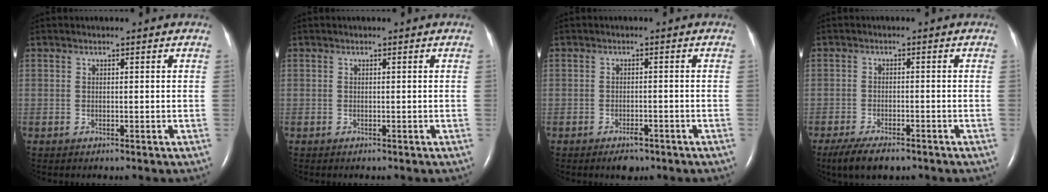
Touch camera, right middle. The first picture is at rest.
{"total": 0.0}
{"total": 2.6, "force": [-1.9, 1.2, 1.4], "torque": [-0.023, -0.001, -0.020]}
{"total": 6.5, "force": [-4.9, 2.0, 3.8], "torque": [-0.068, -0.012, -0.077]}